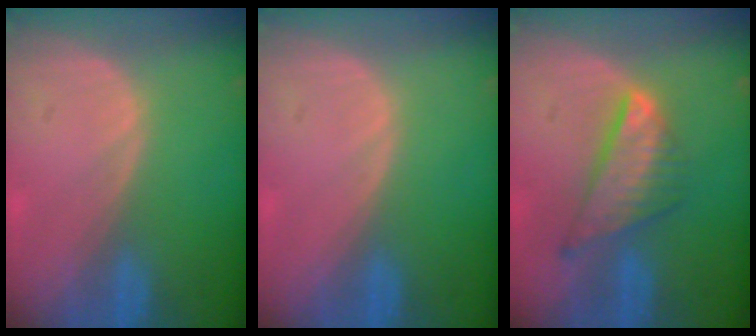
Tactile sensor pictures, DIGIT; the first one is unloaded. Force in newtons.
{"total": 0.0}
{"total": 7.8, "press": 6.6, "slide": 4.1}